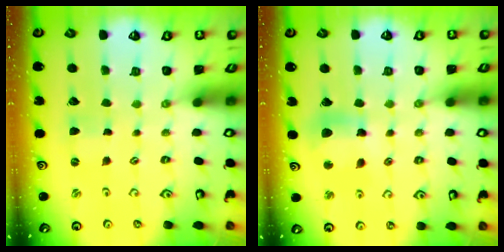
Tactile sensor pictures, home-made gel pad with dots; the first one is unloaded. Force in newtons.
{"total": 11.1, "press": 11.1, "slide": 1.3}